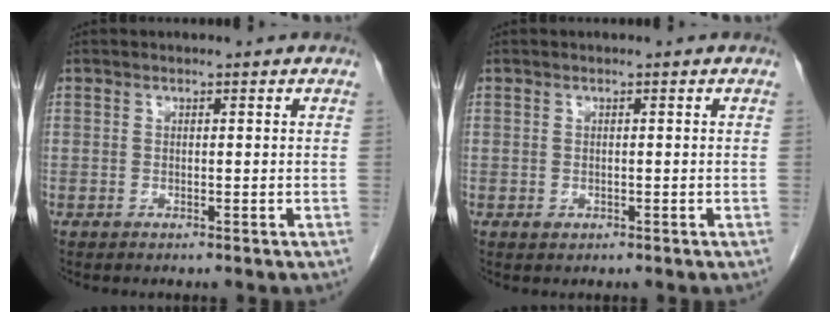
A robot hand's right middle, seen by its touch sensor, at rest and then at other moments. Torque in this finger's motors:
{"motor_torque": [0.45, -0.14, -0.06, 0.00]}